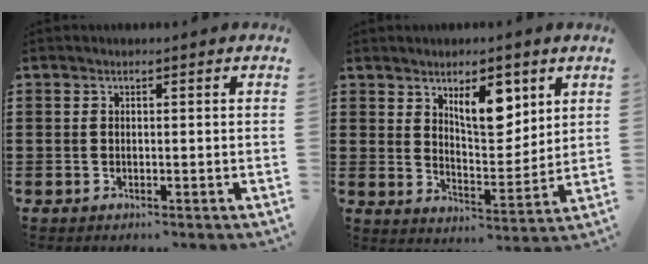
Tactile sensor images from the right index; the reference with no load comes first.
{"total": 8.0, "force": [4.4, 3.4, 5.6], "torque": [-0.083, -0.012, 0.072]}